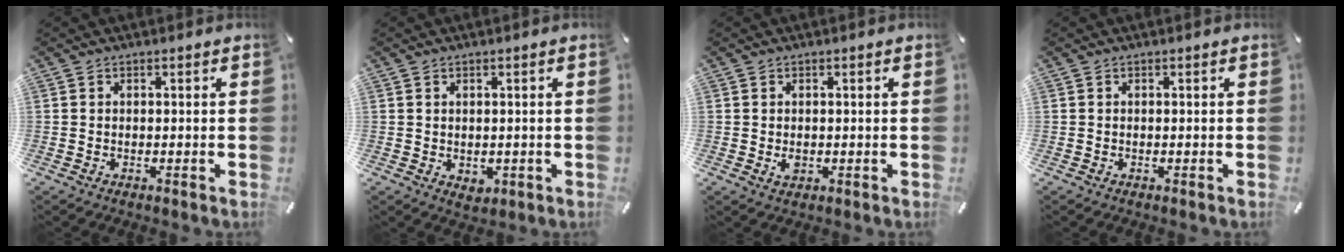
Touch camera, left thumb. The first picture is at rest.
{"total": 1.8, "force": [0.3, 1.6, 0.6], "torque": [-0.005, -0.001, 0.004]}
{"total": 1.7, "force": [0.0, 1.4, 1.0], "torque": [-0.020, 0.003, -0.001]}
{"total": 0.0}